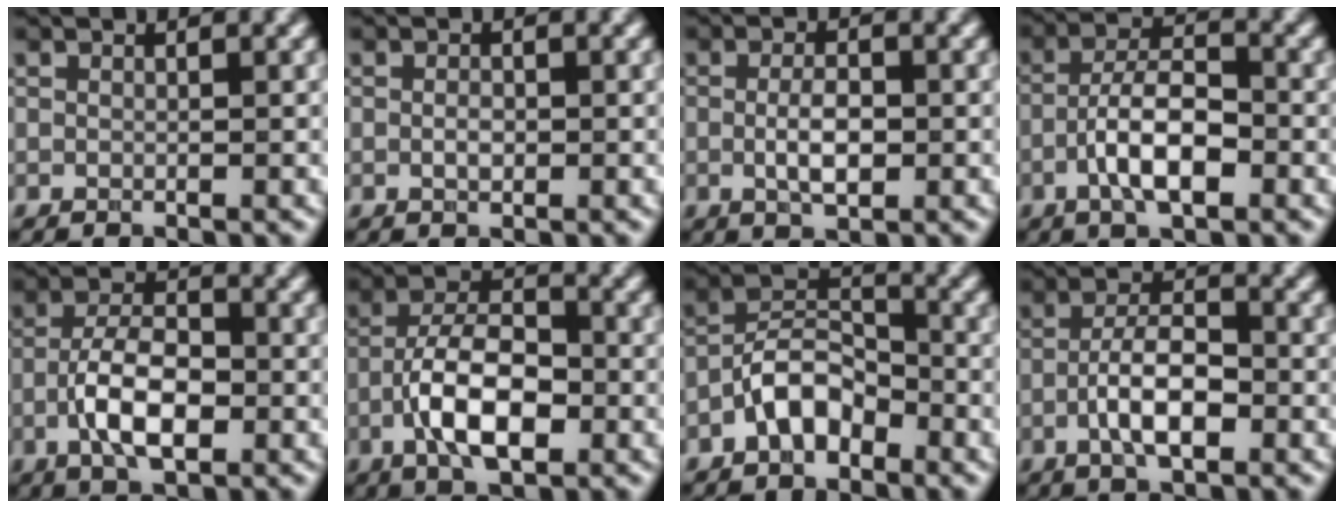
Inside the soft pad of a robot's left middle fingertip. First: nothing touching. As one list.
[{"total": 1.1, "force": [-0.2, 0.6, 0.9], "torque": [-0.018, -0.001, -0.003]}, {"total": 3.0, "force": [-0.3, 1.2, 2.8], "torque": [-0.054, -0.003, -0.006]}, {"total": 5.5, "force": [-2.1, 2.0, 4.7], "torque": [-0.086, 0.007, -0.044]}, {"total": 5.9, "force": [-2.0, 2.6, 4.9], "torque": [-0.092, 0.004, -0.042]}, {"total": 7.3, "force": [-2.6, 3.2, 6.0], "torque": [-0.107, 0.008, -0.054]}, {"total": 4.6, "force": [-2.6, 2.5, 2.9], "torque": [-0.048, 0.016, -0.055]}, {"total": 5.0, "force": [-1.7, 1.8, 4.3], "torque": [-0.080, 0.005, -0.035]}]